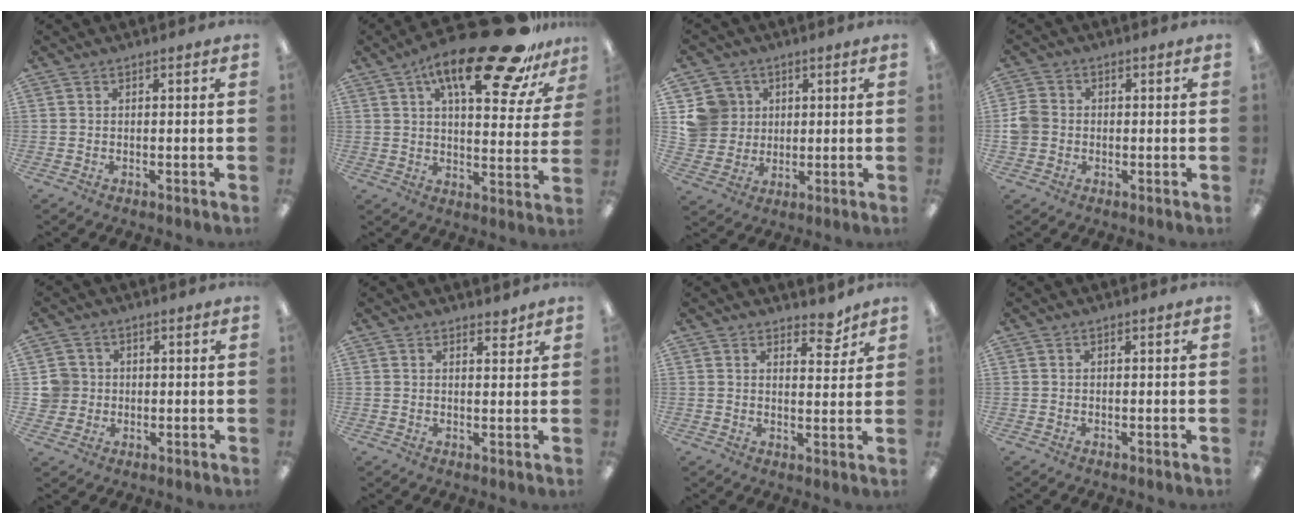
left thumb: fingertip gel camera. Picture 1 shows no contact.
{"total": 23.5, "force": [14.9, 7.7, 16.4], "torque": [-0.241, -0.085, 0.240]}
{"total": 9.6, "force": [2.8, 9.0, 1.5], "torque": [-0.046, -0.001, 0.063]}
{"total": 4.4, "force": [-0.6, 4.0, 1.8], "torque": [-0.033, 0.014, -0.008]}
{"total": 5.8, "force": [0.4, 5.6, 1.1], "torque": [-0.027, 0.013, 0.011]}
{"total": 2.6, "force": [2.2, 1.0, 0.8], "torque": [0.008, -0.014, 0.037]}
{"total": 5.3, "force": [4.3, 2.3, 2.1], "torque": [-0.010, -0.029, 0.072]}
{"total": 0.0}